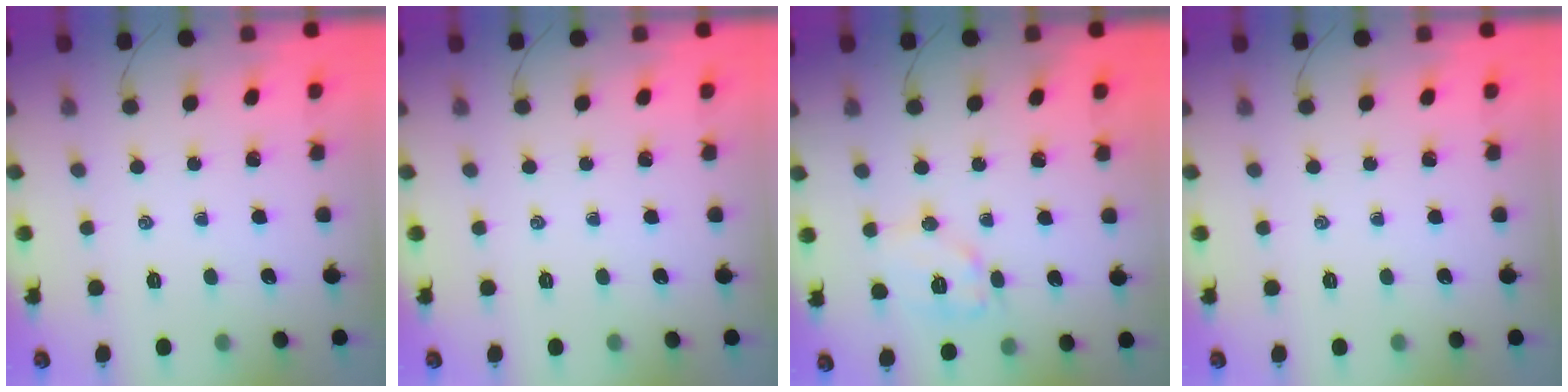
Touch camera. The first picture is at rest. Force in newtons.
{"total": 0.0}
{"total": 9.4, "press": 9.4, "slide": 0.2}
{"total": 0.0}